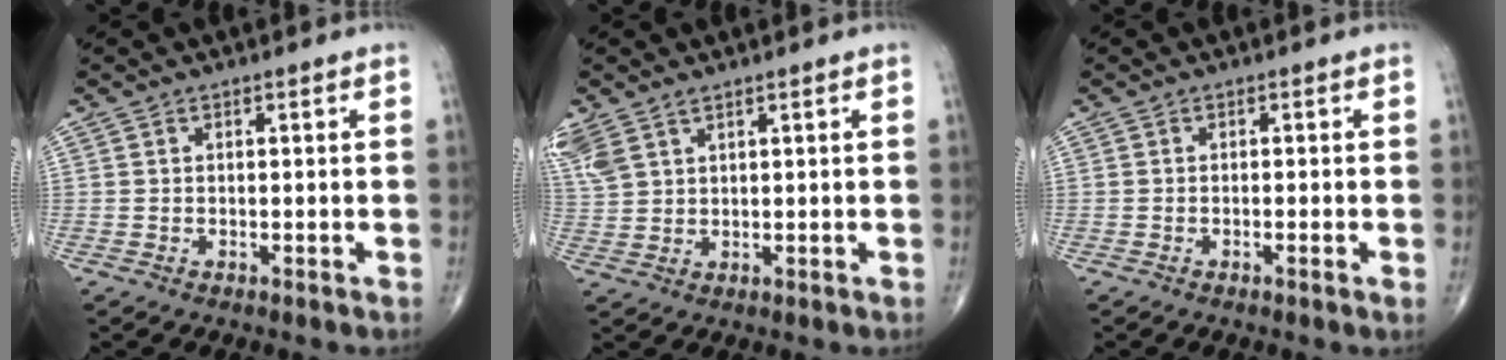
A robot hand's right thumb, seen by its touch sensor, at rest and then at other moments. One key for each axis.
{"total": 8.1, "fx": 4.6, "fy": 4.8, "fz": 4.7, "tx": -0.125, "ty": 0.003, "tz": 0.102}
{"total": 1.2, "fx": -0.4, "fy": -0.1, "fz": 1.1, "tx": -0.022, "ty": -0.002, "tz": -0.009}